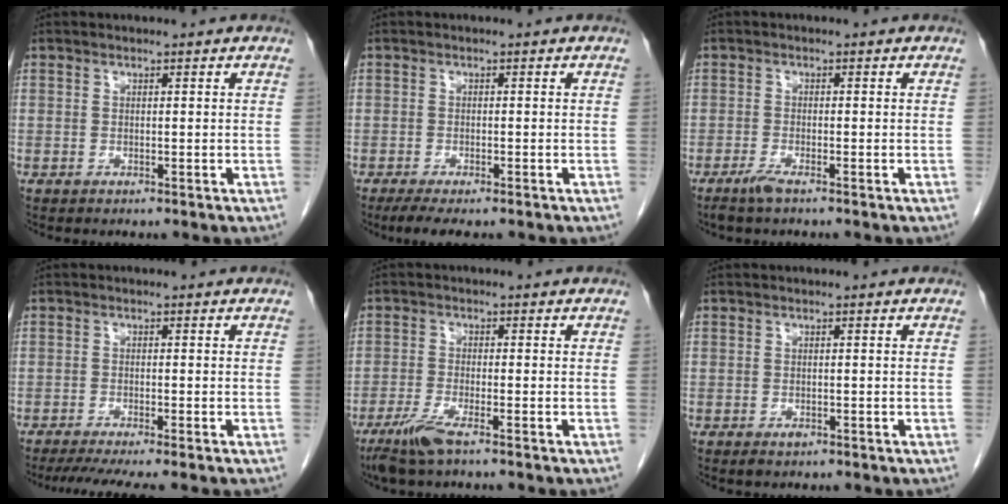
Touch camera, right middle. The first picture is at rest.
{"total": 4.7, "force": [-3.5, 1.1, 2.9], "torque": [-0.050, -0.014, -0.053]}
{"total": 2.1, "force": [-1.6, 0.1, 1.3], "torque": [-0.035, -0.004, -0.033]}
{"total": 6.1, "force": [-5.0, -0.4, 3.5], "torque": [-0.051, -0.016, -0.080]}
{"total": 4.6, "force": [-3.2, 0.4, 3.3], "torque": [-0.077, -0.012, -0.064]}
{"total": 0.8, "force": [-0.5, 0.5, 0.4], "torque": [-0.008, 0.001, -0.004]}